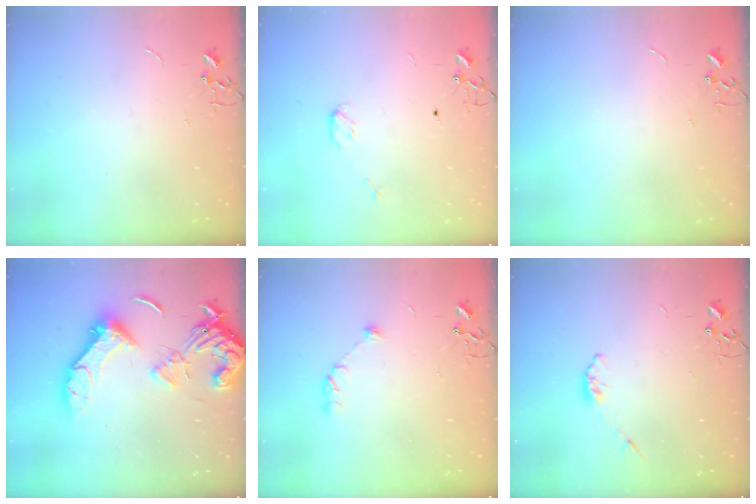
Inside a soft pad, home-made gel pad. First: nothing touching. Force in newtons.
{"total": 3.8, "press": 3.8, "slide": 0.4}
{"total": 0.0}
{"total": 17.6, "press": 17.6, "slide": 1.5}
{"total": 5.7, "press": 5.6, "slide": 0.6}
{"total": 3.4, "press": 3.4, "slide": 0.5}